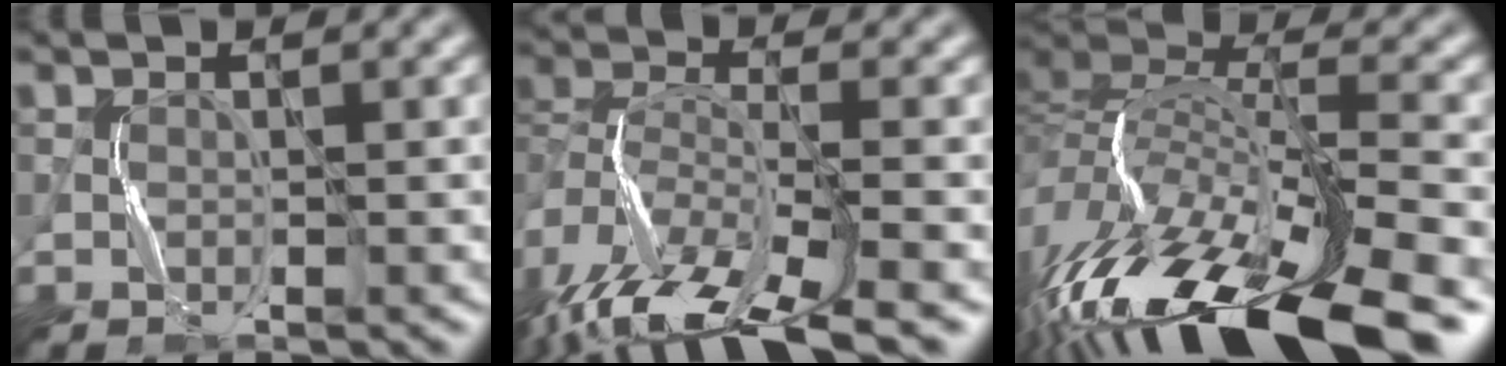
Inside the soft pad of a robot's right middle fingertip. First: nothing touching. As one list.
[{"total": 13.6, "force": [-9.6, 4.3, 8.6], "torque": [-0.176, -0.015, -0.148]}, {"total": 17.0, "force": [-9.0, 5.9, 13.1], "torque": [-0.267, -0.001, -0.157]}]